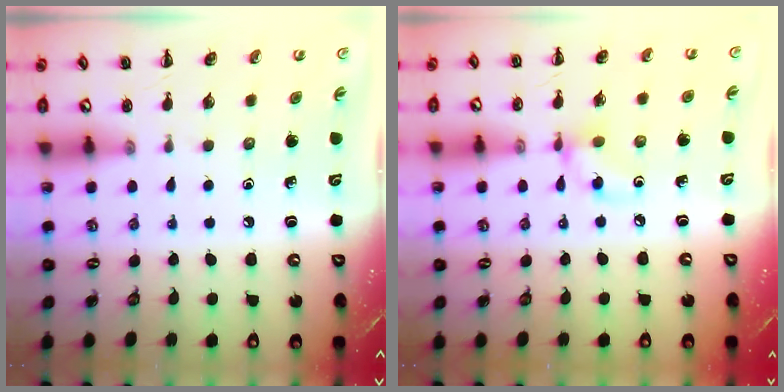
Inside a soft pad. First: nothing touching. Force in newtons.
{"total": 5.1, "press": 5.1, "slide": 0.3}